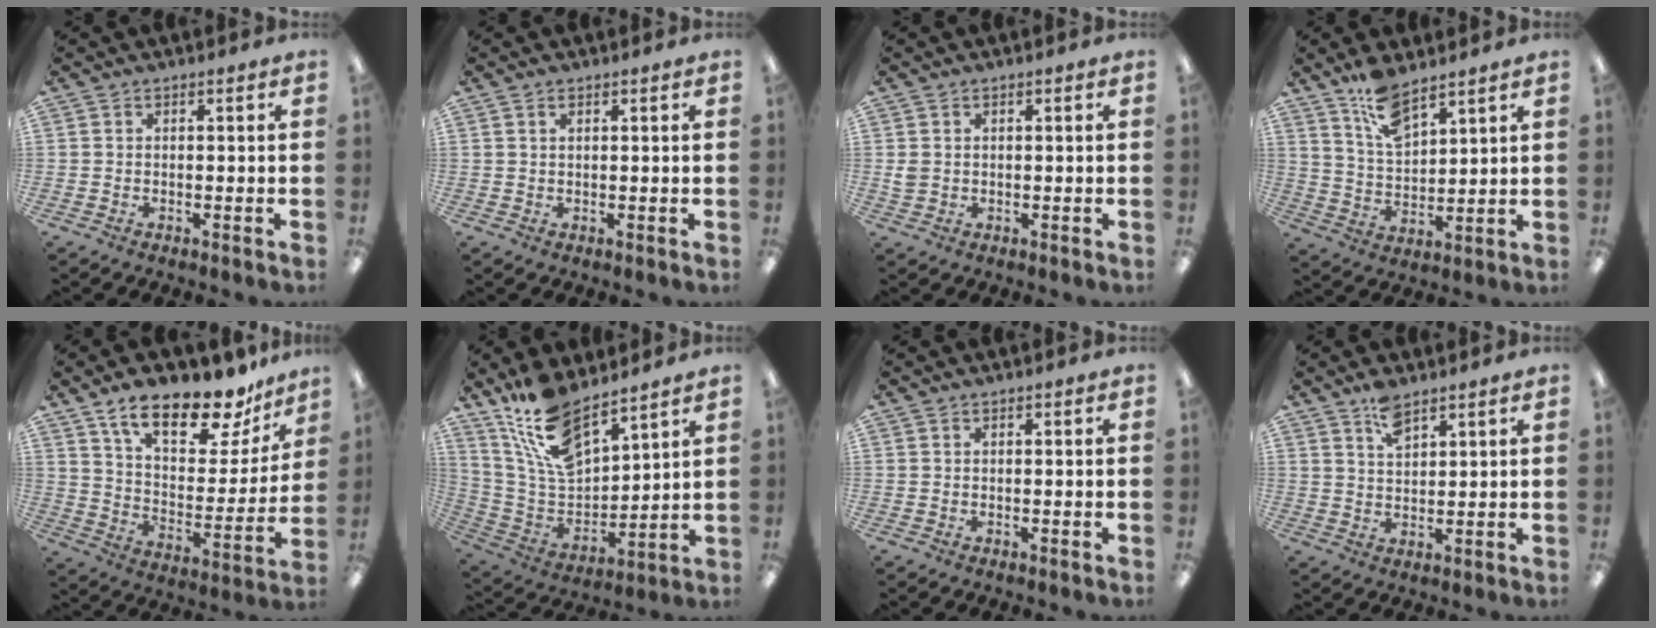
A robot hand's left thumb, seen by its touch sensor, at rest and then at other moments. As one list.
[{"total": 1.1, "force": [0.7, 0.6, 0.7], "torque": [-0.016, 0.002, 0.012]}, {"total": 2.0, "force": [0.4, 1.8, 0.9], "torque": [-0.019, 0.004, 0.007]}, {"total": 10.2, "force": [7.9, 4.0, 5.1], "torque": [-0.098, -0.039, 0.143]}, {"total": 19.9, "force": [15.3, 7.0, 10.6], "torque": [-0.170, -0.100, 0.261]}, {"total": 15.7, "force": [12.2, 5.9, 7.9], "torque": [-0.179, -0.064, 0.226]}, {"total": 0.0}, {"total": 5.4, "force": [4.0, 2.2, 2.9], "torque": [-0.050, -0.016, 0.070]}]